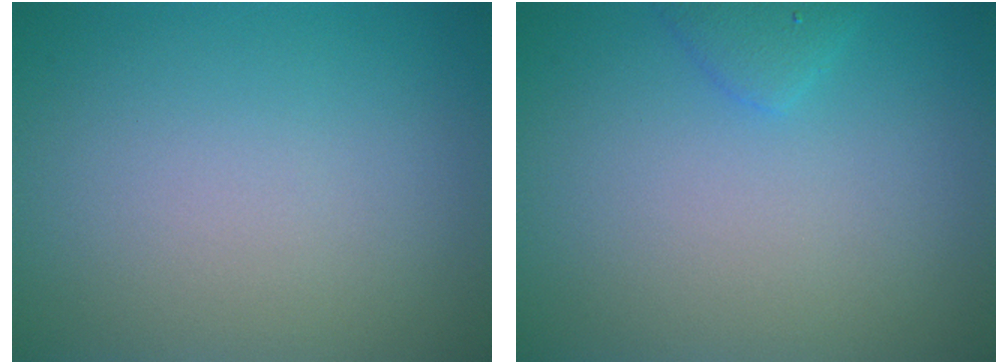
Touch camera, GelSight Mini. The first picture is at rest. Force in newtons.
{"total": 1.4, "press": 1.4, "slide": 0.1}